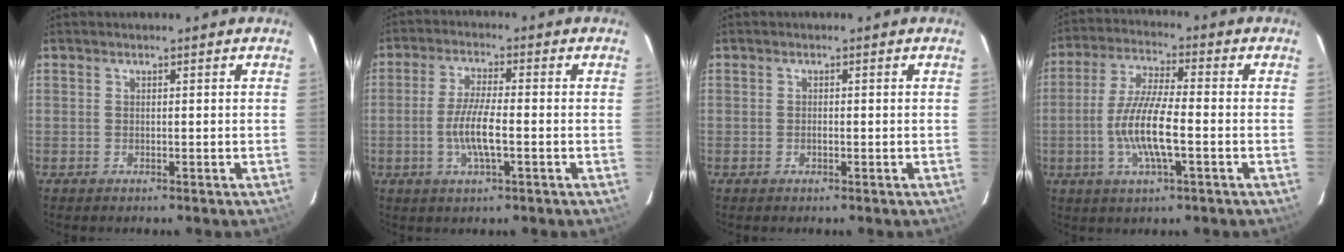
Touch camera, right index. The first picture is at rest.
{"total": 7.0, "force": [-1.7, 1.3, 6.7], "torque": [-0.132, -0.005, -0.035]}
{"total": 0.6, "force": [-0.2, 0.4, 0.4], "torque": [-0.005, 0.000, -0.003]}
{"total": 11.8, "force": [-2.8, 2.3, 11.2], "torque": [-0.226, -0.005, -0.055]}